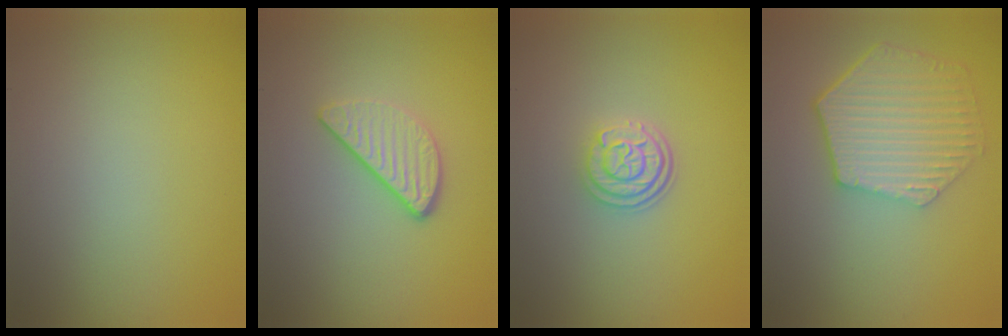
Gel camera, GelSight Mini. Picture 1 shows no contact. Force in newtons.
{"total": 3.0, "press": 2.4, "slide": 1.9}
{"total": 3.0, "press": 2.4, "slide": 1.8}
{"total": 6.6, "press": 5.0, "slide": 4.3}